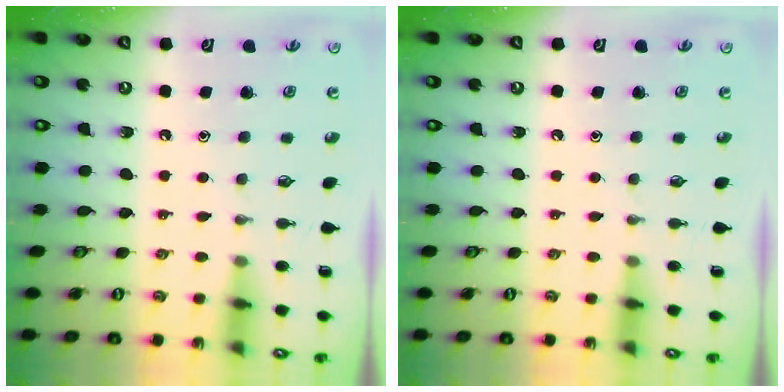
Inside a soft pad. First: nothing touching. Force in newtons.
{"total": 0.0}